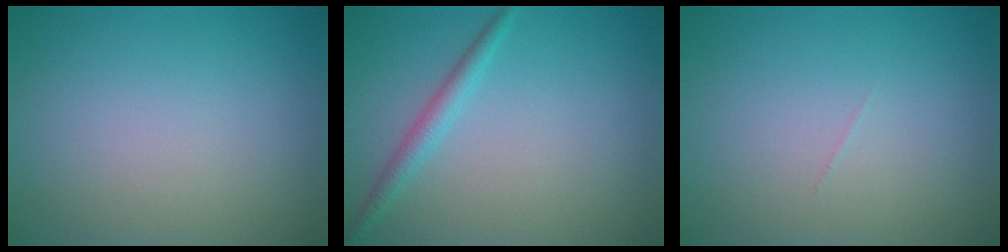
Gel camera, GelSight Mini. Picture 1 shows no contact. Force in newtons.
{"total": 1.8, "press": 1.8, "slide": 0.1}
{"total": 0.0}